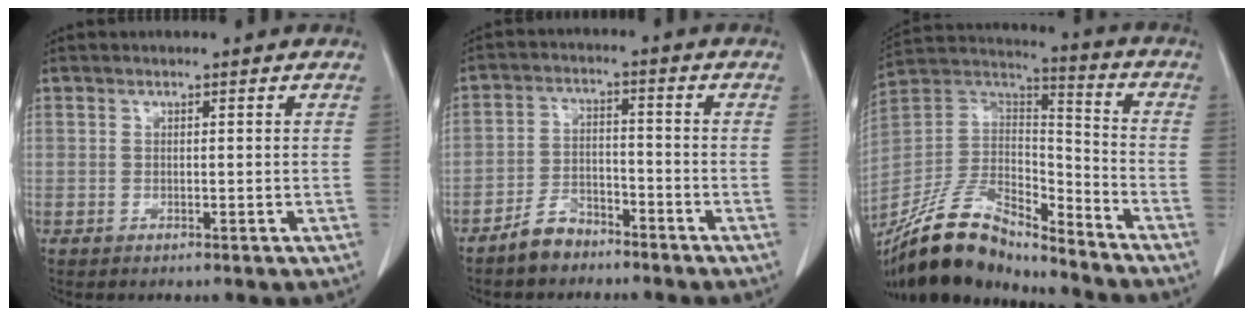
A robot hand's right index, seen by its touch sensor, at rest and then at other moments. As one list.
[{"total": 5.2, "force": [-4.4, 2.3, 1.7], "torque": [-0.036, 0.006, -0.077]}, {"total": 17.6, "force": [-15.0, 4.7, 7.9], "torque": [-0.144, 0.030, -0.272]}]